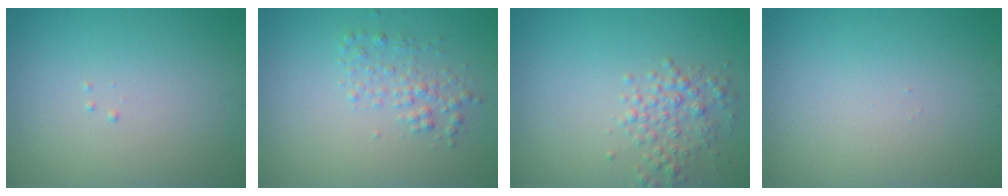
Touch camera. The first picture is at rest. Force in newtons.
{"total": 2.0, "press": 2.0, "slide": 0.1}
{"total": 2.5, "press": 2.5, "slide": 0.1}
{"total": 0.0}